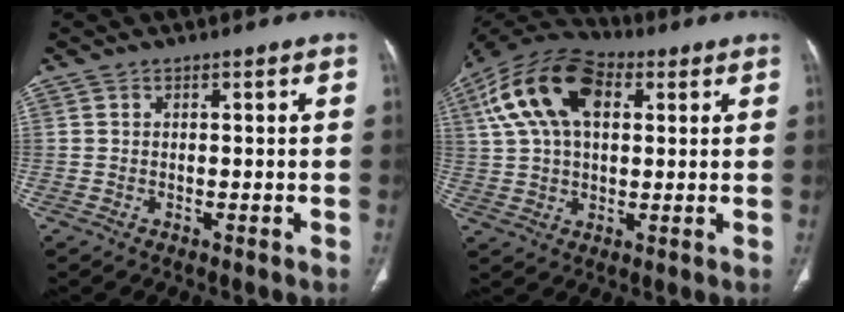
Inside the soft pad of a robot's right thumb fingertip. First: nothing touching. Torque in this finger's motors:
{"motor_torque": [1.62, 1.85, 1.28, 0.13, 0.34]}